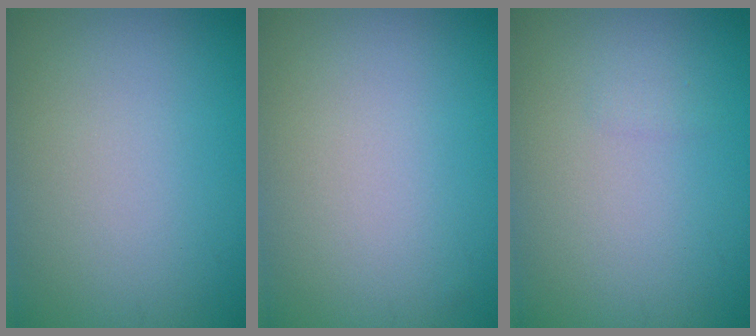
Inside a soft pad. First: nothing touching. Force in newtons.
{"total": 0.0}
{"total": 0.5, "press": 0.5, "slide": 0.0}